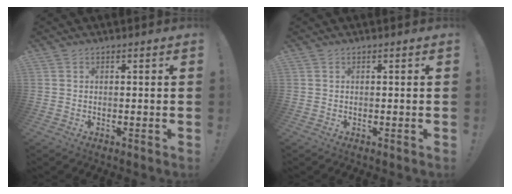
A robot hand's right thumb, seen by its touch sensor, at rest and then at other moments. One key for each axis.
{"total": 0.0}